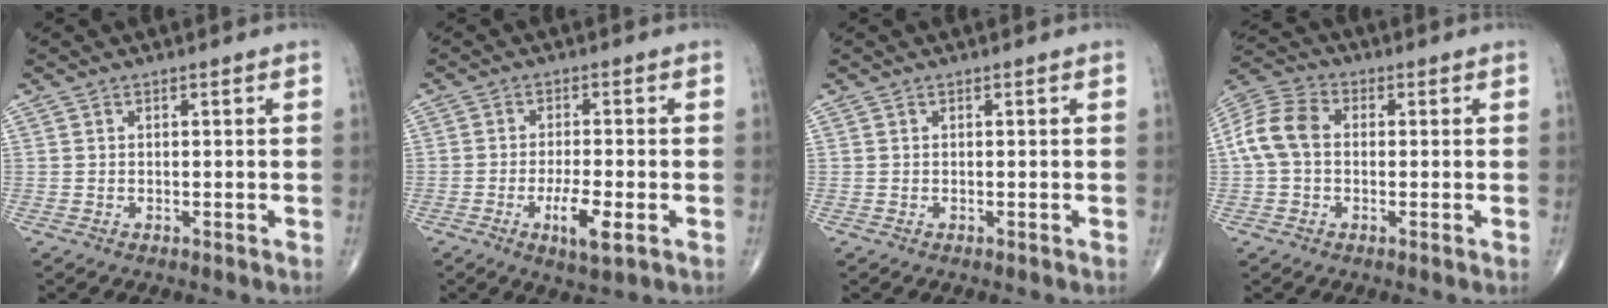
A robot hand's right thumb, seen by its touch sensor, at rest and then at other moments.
{"total": 6.4, "force": [-2.3, 1.5, 5.7], "torque": [-0.106, -0.003, -0.037]}
{"total": 0.0}
{"total": 8.7, "force": [0.1, 6.3, 6.0], "torque": [-0.124, 0.027, -0.007]}